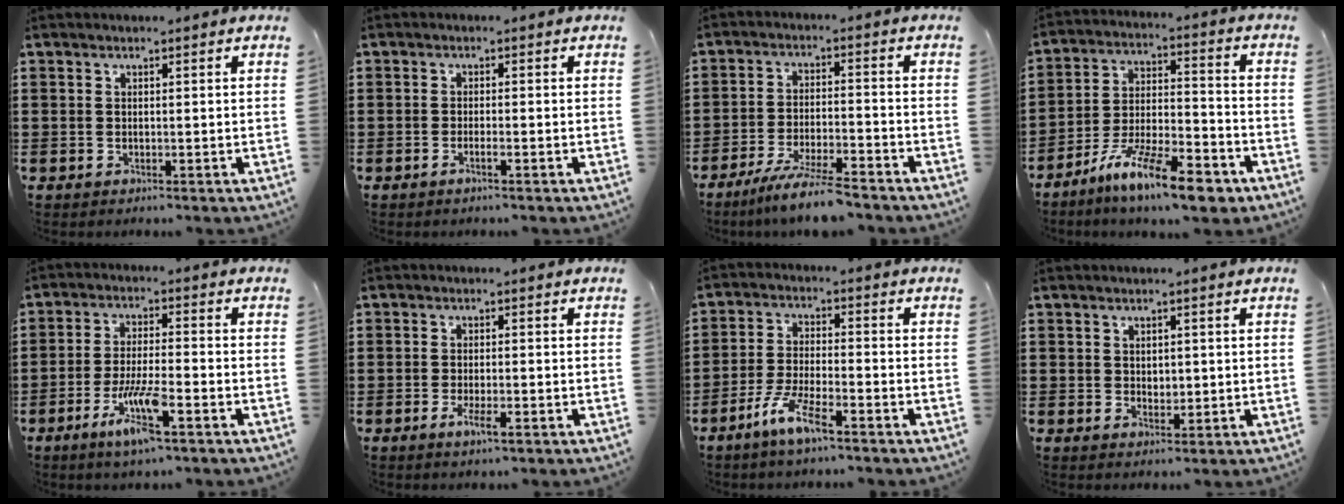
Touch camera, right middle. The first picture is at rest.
{"total": 1.3, "force": [-0.8, 0.0, 1.1], "torque": [-0.018, -0.004, -0.013]}
{"total": 7.1, "force": [-6.2, 0.0, 3.5], "torque": [-0.072, -0.012, -0.117]}
{"total": 12.8, "force": [-9.6, 2.7, 8.1], "torque": [-0.137, 0.035, -0.173]}
{"total": 7.6, "force": [-4.0, 1.3, 6.3], "torque": [-0.126, -0.009, -0.074]}
{"total": 3.0, "force": [-1.5, 0.6, 2.5], "torque": [-0.047, -0.002, -0.028]}
{"total": 6.5, "force": [-4.6, 0.9, 4.6], "torque": [-0.105, -0.008, -0.088]}
{"total": 1.3, "force": [0.5, 1.1, 0.6], "torque": [-0.005, 0.004, 0.007]}